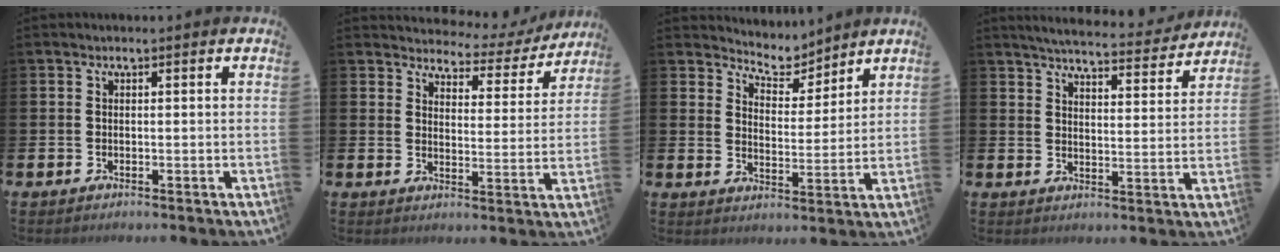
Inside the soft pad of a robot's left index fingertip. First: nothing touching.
{"total": 3.9, "force": [3.6, 1.4, 0.4], "torque": [-0.014, -0.038, 0.054]}
{"total": 5.3, "force": [5.2, 1.2, 0.1], "torque": [-0.005, -0.036, 0.091]}
{"total": 5.4, "force": [5.2, 0.3, 1.3], "torque": [-0.033, -0.039, 0.087]}